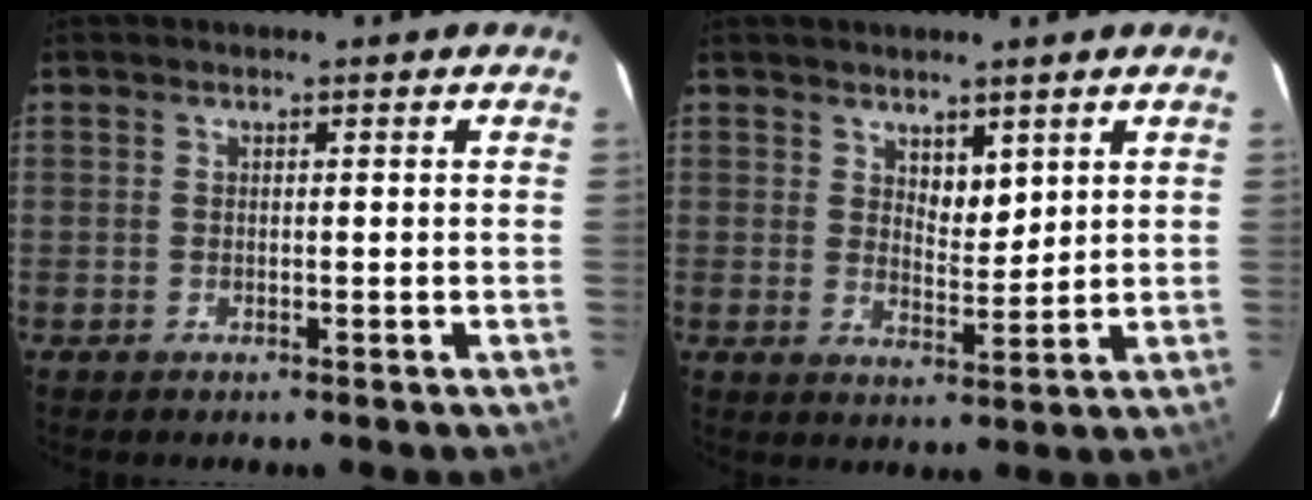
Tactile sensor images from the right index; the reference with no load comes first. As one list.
[{"total": 3.7, "force": [2.3, 1.7, 2.4], "torque": [-0.039, -0.007, 0.045]}]